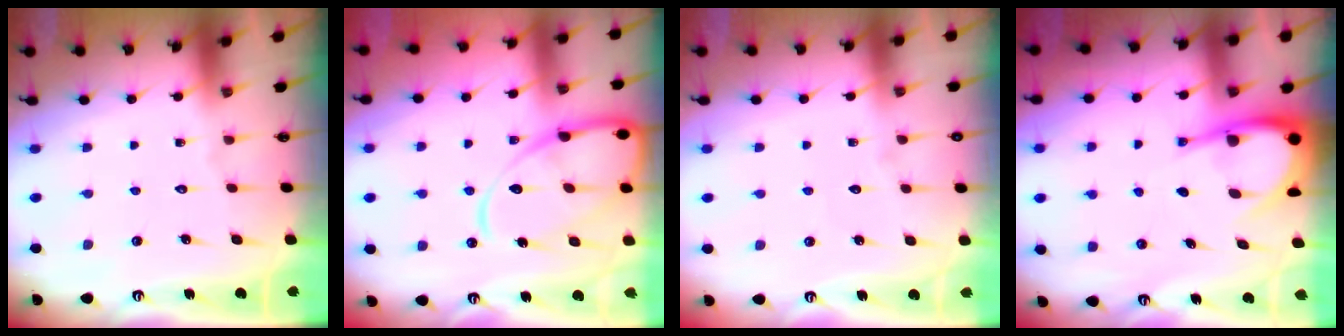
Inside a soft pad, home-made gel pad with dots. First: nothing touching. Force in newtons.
{"total": 15.2, "press": 15.1, "slide": 1.5}
{"total": 2.8, "press": 2.8, "slide": 0.3}
{"total": 7.7, "press": 7.6, "slide": 0.9}